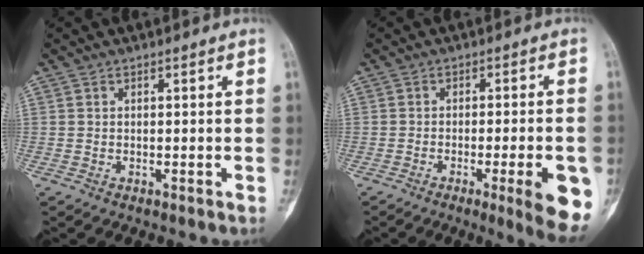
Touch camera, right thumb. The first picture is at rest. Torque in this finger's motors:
{"motor_torque": [-0.29, 0.29, 0.20, 0.29, -0.01]}